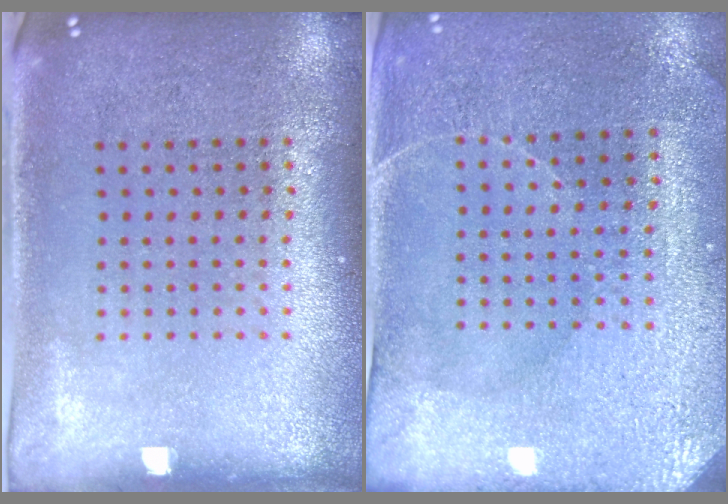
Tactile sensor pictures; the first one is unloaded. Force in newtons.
{"total": 3.0, "press": 2.9, "slide": 0.3}